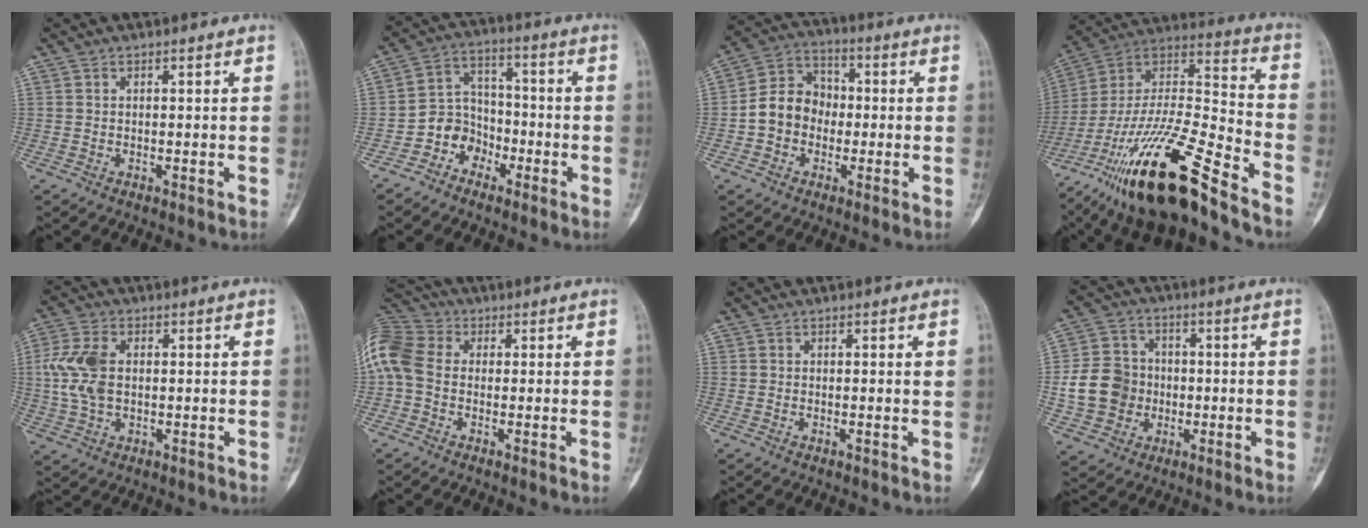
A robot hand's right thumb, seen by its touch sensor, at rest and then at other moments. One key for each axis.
{"total": 7.6, "fx": -4.1, "fy": 6.2, "fz": 1.6, "tx": 0.015, "ty": 0.058, "tz": -0.082}
{"total": 9.7, "fx": -1.4, "fy": 8.3, "fz": 4.9, "tx": -0.067, "ty": 0.038, "tz": -0.039}
{"total": 26.7, "fx": -17.8, "fy": 5.8, "fz": 19.0, "tx": -0.371, "ty": 0.055, "tz": -0.317}
{"total": 9.1, "fx": 0.7, "fy": 5.7, "fz": 7.0, "tx": -0.161, "ty": 0.008, "tz": 0.016}
{"total": 12.9, "fx": 0.6, "fy": 9.8, "fz": 8.4, "tx": -0.203, "ty": 0.029, "tz": 0.002}
{"total": 0.7, "fx": 0.2, "fy": 0.0, "fz": 0.7, "tx": -0.013, "ty": -0.001, "tz": 0.001}
{"total": 11.0, "fx": -1.4, "fy": 9.9, "fz": 4.7, "tx": -0.066, "ty": 0.016, "tz": -0.027}